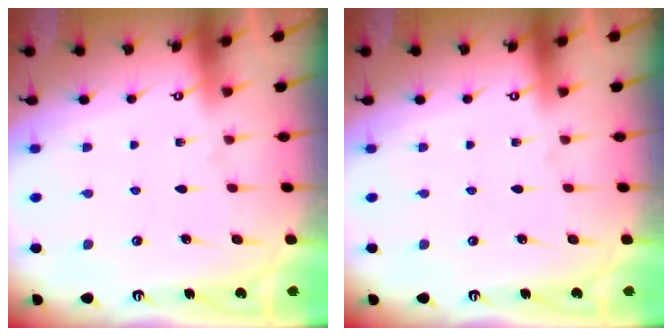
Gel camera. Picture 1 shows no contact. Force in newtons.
{"total": 0.0}